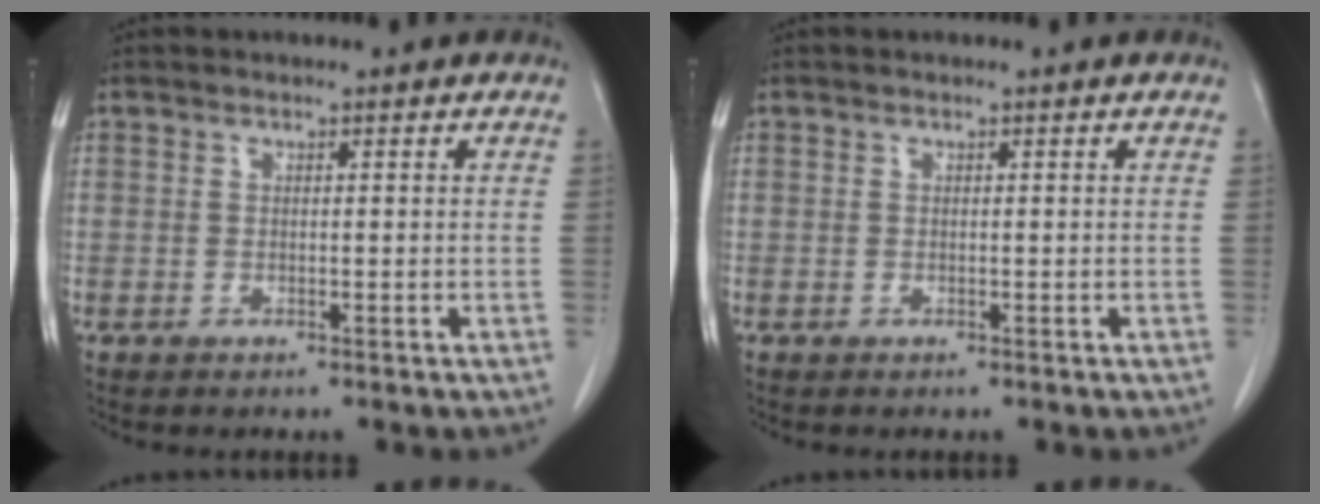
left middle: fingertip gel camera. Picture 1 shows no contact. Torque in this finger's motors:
{"motor_torque": [0.01, -0.01, -0.04, -0.01]}